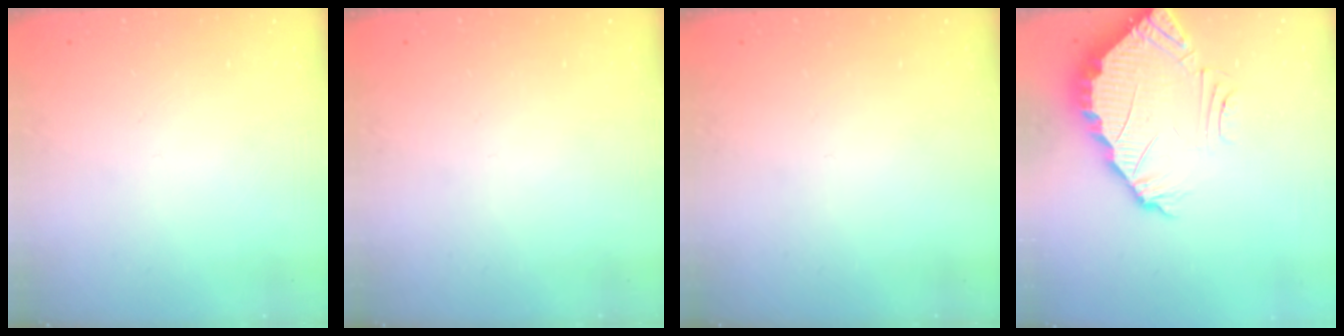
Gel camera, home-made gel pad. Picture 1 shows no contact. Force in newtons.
{"total": 0.0}
{"total": 0.0}
{"total": 4.0, "press": 3.9, "slide": 0.3}